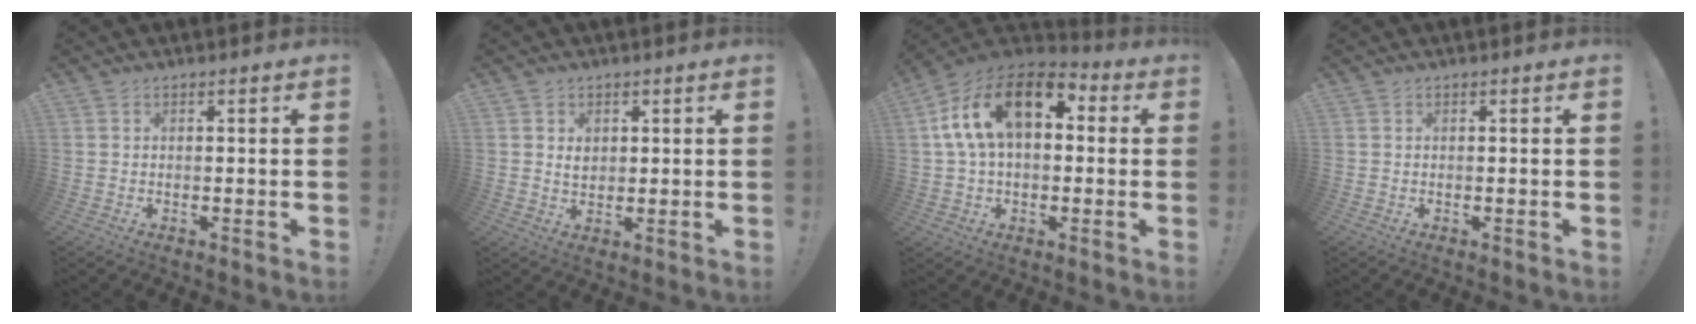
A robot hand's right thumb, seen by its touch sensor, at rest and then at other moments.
{"total": 2.8, "force": [1.0, 2.4, 1.2], "torque": [-0.009, -0.005, 0.014]}
{"total": 18.7, "force": [6.1, 10.4, 14.3], "torque": [-0.252, -0.007, 0.107]}
{"total": 0.0}